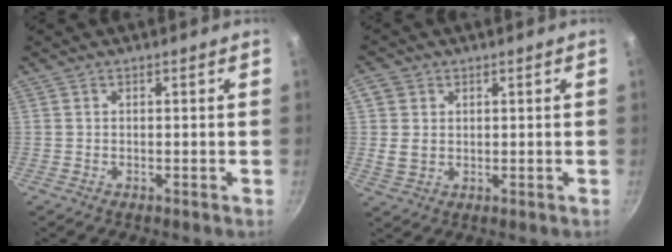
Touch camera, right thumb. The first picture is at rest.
{"total": 4.7, "force": [0.6, 4.1, 2.4], "torque": [-0.029, -0.005, 0.011]}